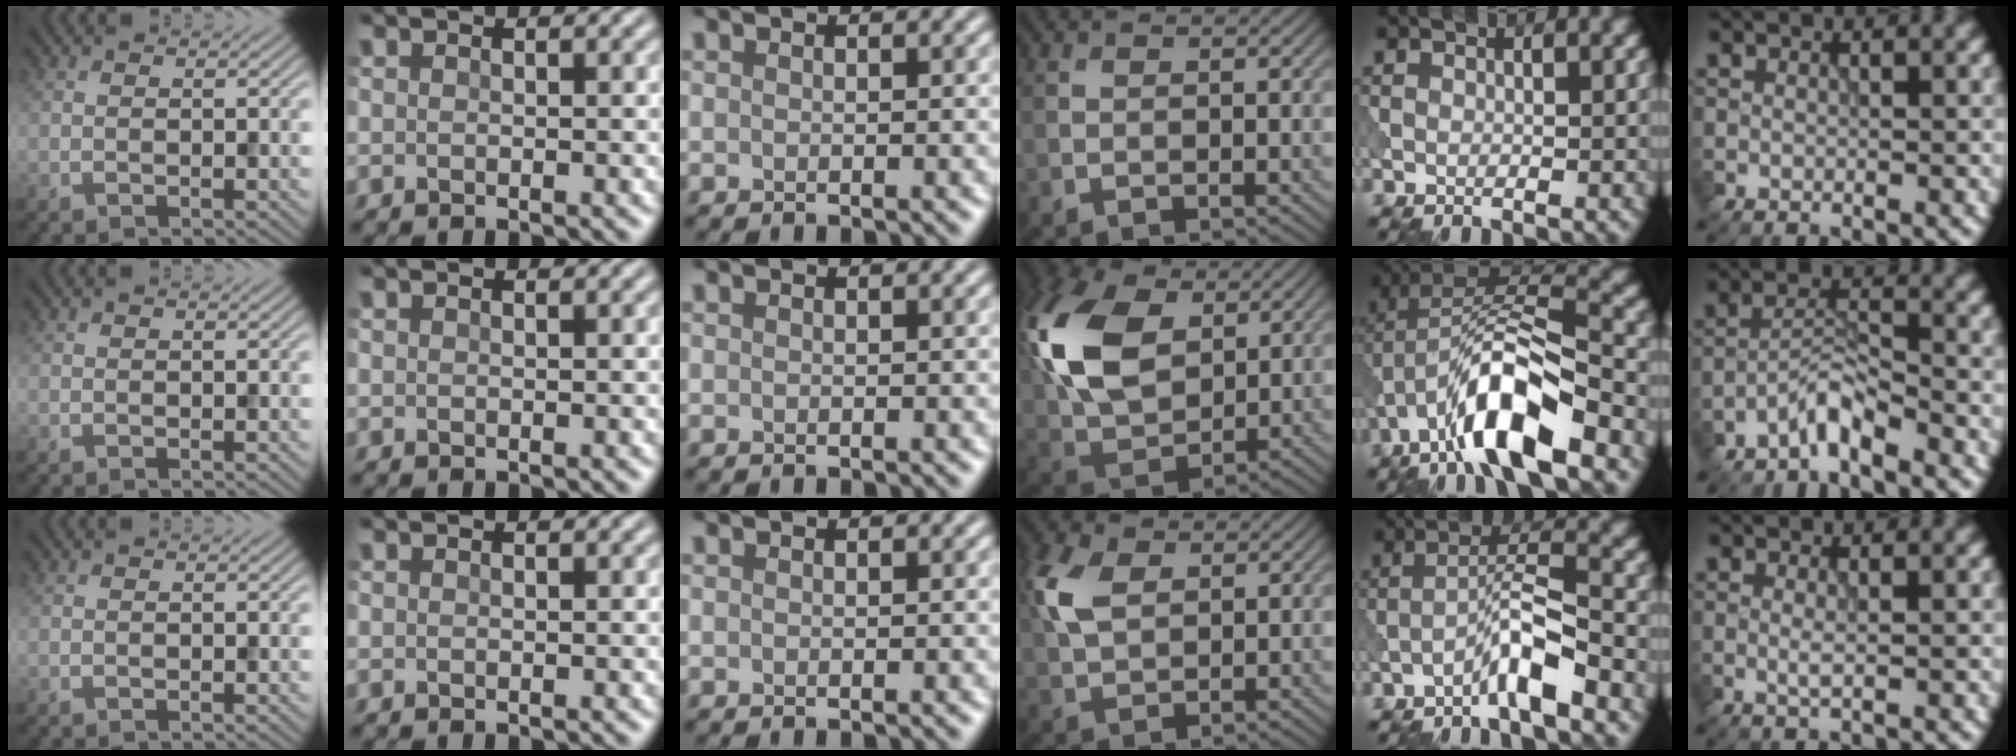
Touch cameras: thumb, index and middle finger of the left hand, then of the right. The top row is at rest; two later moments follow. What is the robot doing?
{"motion": "wipe", "object": "makeup brush"}